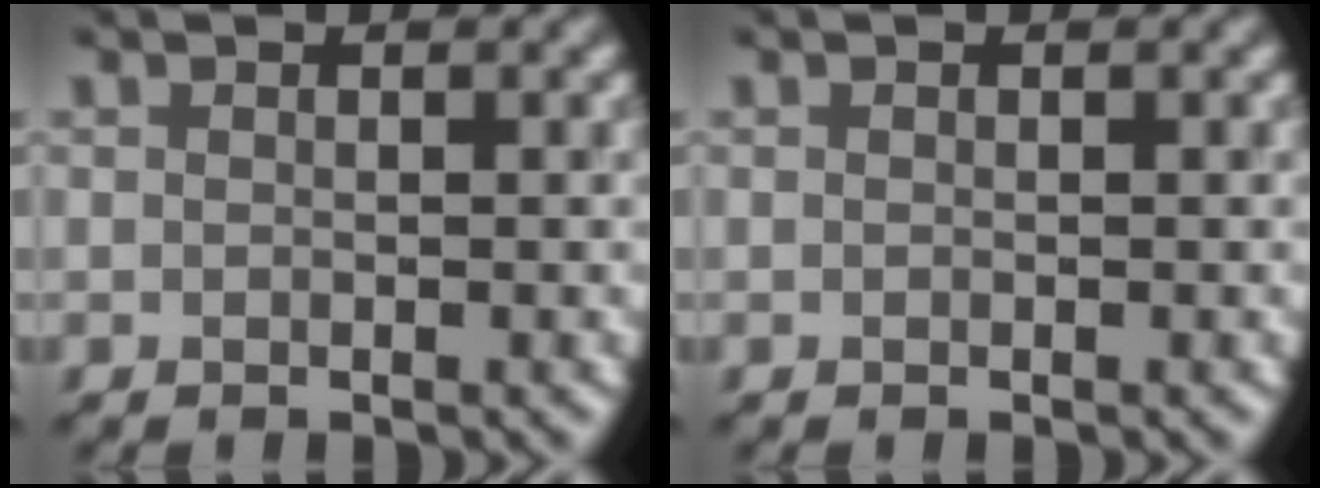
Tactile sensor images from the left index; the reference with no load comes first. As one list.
[{"total": 0.0}]